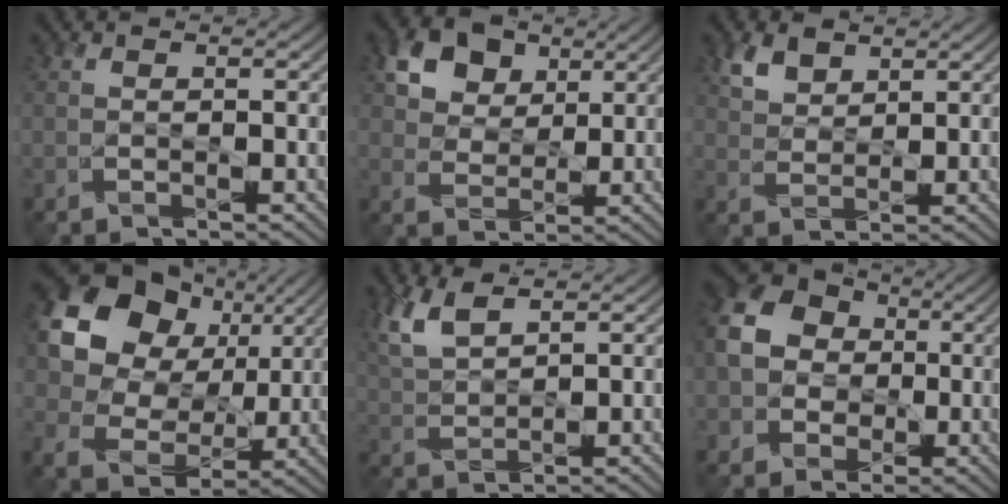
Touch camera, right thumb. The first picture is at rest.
{"total": 8.1, "force": [4.1, 5.7, 4.0], "torque": [-0.101, -0.004, 0.071]}
{"total": 3.9, "force": [2.6, 2.2, 2.0], "torque": [-0.052, -0.001, 0.056]}
{"total": 16.3, "force": [5.6, 12.5, 8.9], "torque": [-0.220, 0.025, 0.109]}
{"total": 6.1, "force": [3.8, 2.1, 4.3], "torque": [-0.117, 0.009, 0.082]}
{"total": 13.2, "force": [0.7, 11.6, 6.2], "torque": [-0.186, 0.008, -0.004]}